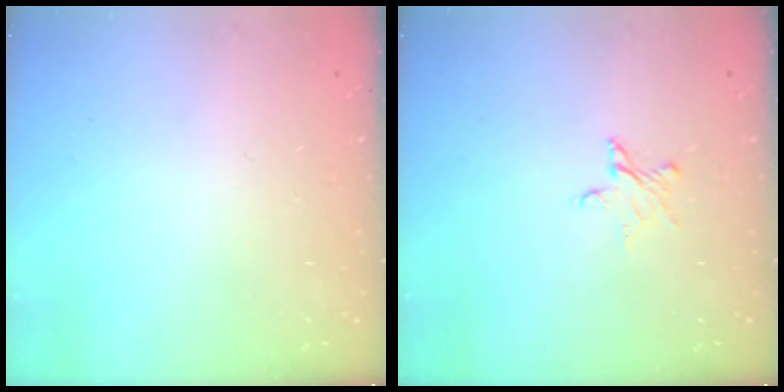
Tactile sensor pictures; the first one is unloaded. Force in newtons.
{"total": 4.5, "press": 4.5, "slide": 0.3}